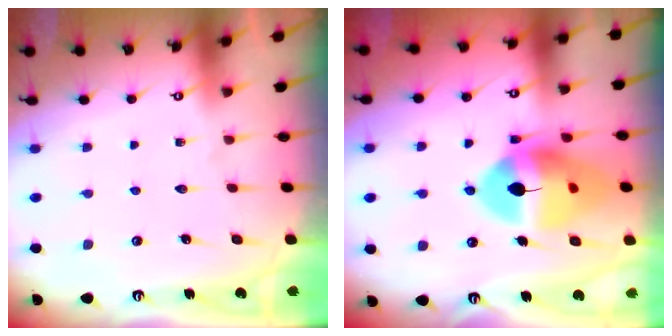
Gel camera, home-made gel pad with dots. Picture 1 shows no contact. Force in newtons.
{"total": 17.0, "press": 16.9, "slide": 2.0}